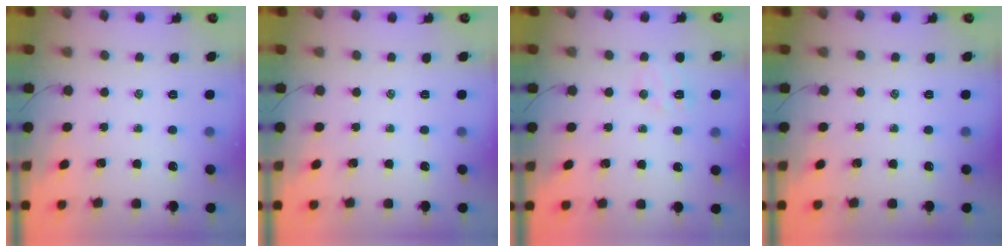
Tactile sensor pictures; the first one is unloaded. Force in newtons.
{"total": 0.0}
{"total": 5.3, "press": 5.2, "slide": 1.1}
{"total": 0.0}